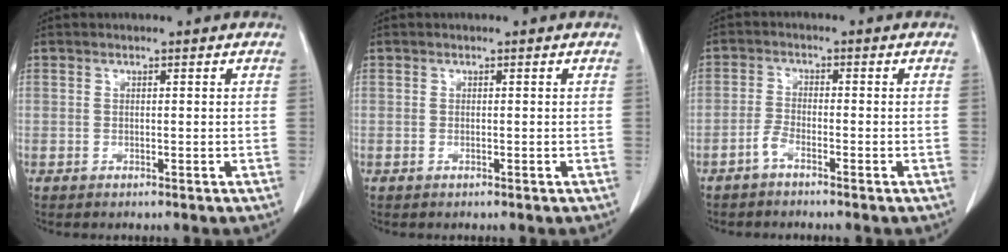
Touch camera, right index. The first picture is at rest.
{"total": 0.0}
{"total": 2.2, "force": [-1.8, 0.4, 1.2], "torque": [-0.028, 0.001, -0.040]}